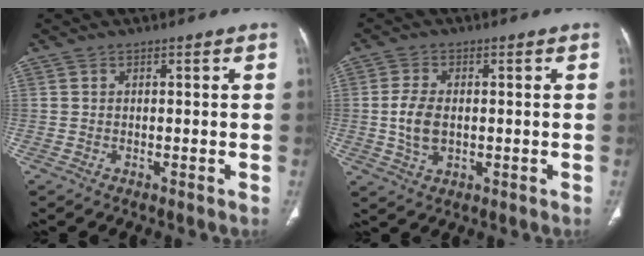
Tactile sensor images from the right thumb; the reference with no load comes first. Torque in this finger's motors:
{"motor_torque": [-0.31, 0.59, 0.40, 0.78, 0.29]}